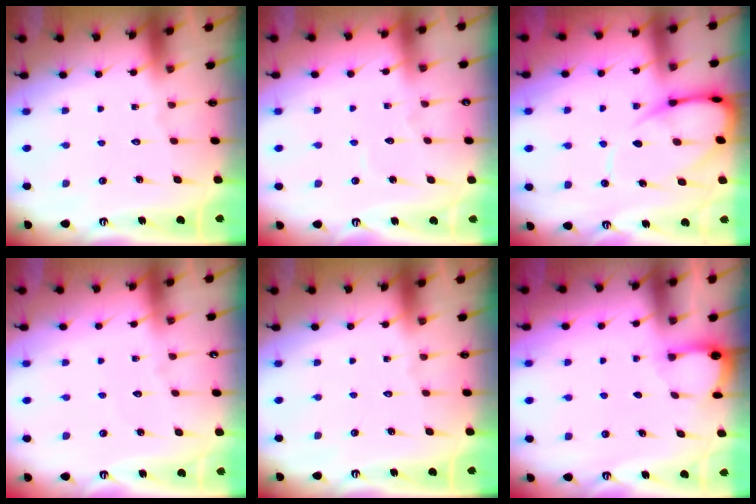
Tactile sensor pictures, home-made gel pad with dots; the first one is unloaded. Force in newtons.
{"total": 2.8, "press": 2.8, "slide": 0.3}
{"total": 9.7, "press": 9.7, "slide": 1.0}
{"total": 2.4, "press": 2.4, "slide": 0.2}
{"total": 0.0}
{"total": 2.0, "press": 2.0, "slide": 0.2}